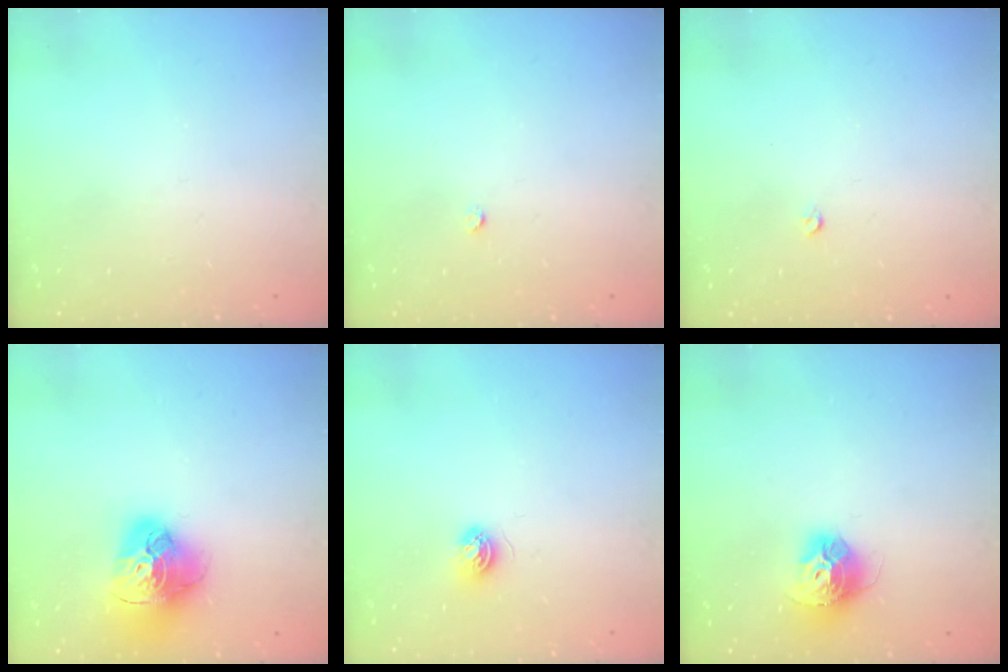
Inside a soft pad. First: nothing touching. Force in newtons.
{"total": 2.2, "press": 2.2, "slide": 0.3}
{"total": 2.6, "press": 2.5, "slide": 0.4}
{"total": 18.6, "press": 18.5, "slide": 2.1}
{"total": 4.5, "press": 4.5, "slide": 0.6}
{"total": 12.8, "press": 12.8, "slide": 1.1}